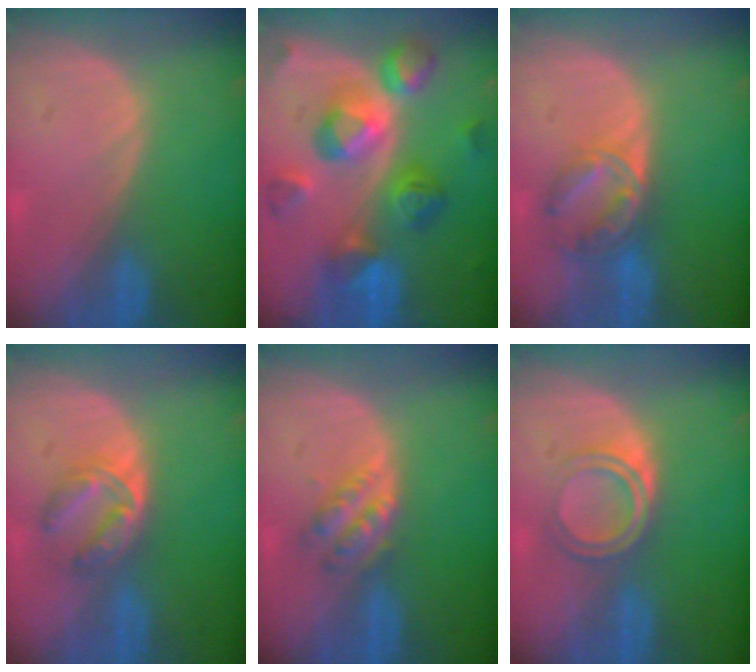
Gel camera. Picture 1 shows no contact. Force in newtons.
{"total": 11.4, "press": 11.4, "slide": 1.0}
{"total": 7.2, "press": 6.0, "slide": 3.9}
{"total": 5.4, "press": 5.3, "slide": 1.2}
{"total": 4.7, "press": 4.2, "slide": 2.3}
{"total": 4.4, "press": 4.4, "slide": 0.2}